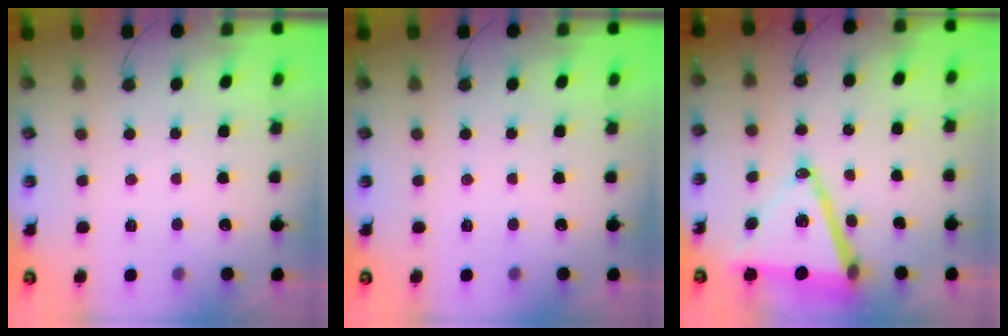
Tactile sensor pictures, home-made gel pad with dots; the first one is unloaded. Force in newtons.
{"total": 0.0}
{"total": 17.0, "press": 16.6, "slide": 3.7}